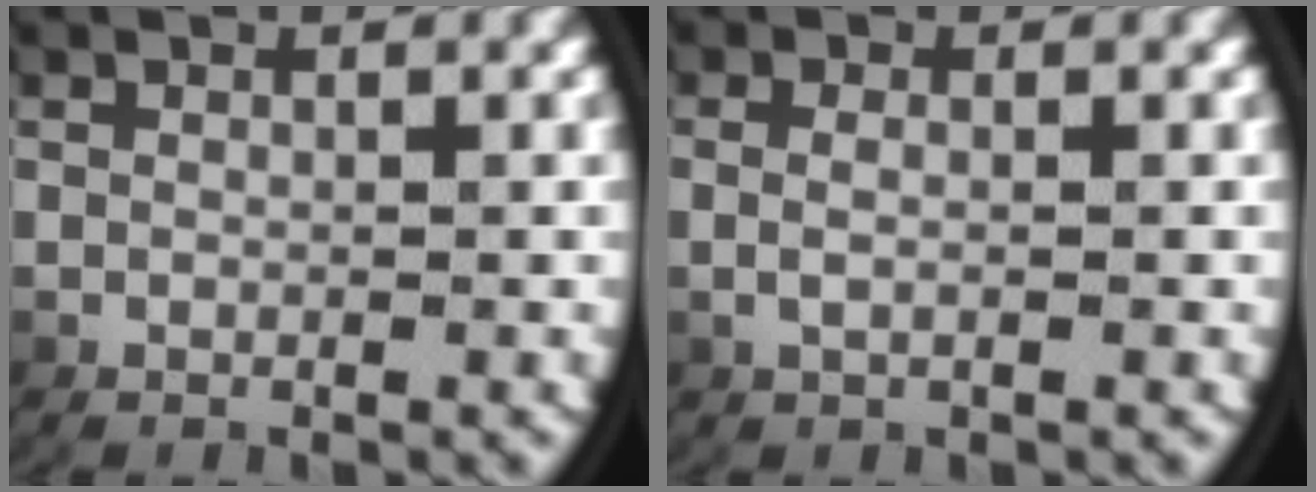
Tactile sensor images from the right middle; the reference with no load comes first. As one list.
[{"total": 1.1, "force": [-0.1, 0.3, 1.1], "torque": [-0.035, -0.007, 0.004]}]